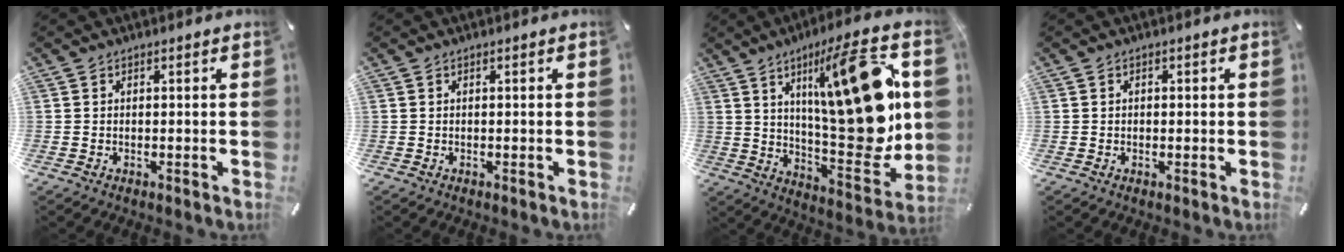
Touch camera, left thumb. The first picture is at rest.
{"total": 0.0}
{"total": 27.8, "force": [7.3, 8.8, 25.3], "torque": [-0.381, -0.045, 0.112]}
{"total": 0.7, "force": [-0.1, 0.6, 0.4], "torque": [-0.007, 0.005, -0.003]}